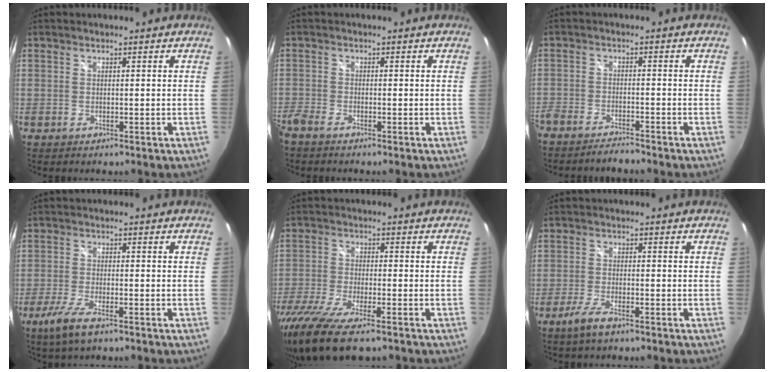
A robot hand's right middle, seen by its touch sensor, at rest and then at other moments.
{"total": 2.8, "force": [-2.4, 0.5, 1.2], "torque": [-0.039, -0.010, -0.052]}
{"total": 5.9, "force": [-5.4, 1.0, 1.9], "torque": [-0.060, -0.012, -0.096]}
{"total": 6.4, "force": [-4.2, 1.4, 4.6], "torque": [-0.115, -0.017, -0.079]}
{"total": 13.4, "force": [-9.8, 3.0, 8.7], "torque": [-0.196, -0.056, -0.183]}
{"total": 4.6, "force": [-3.3, 0.9, 3.1], "torque": [-0.080, -0.009, -0.064]}